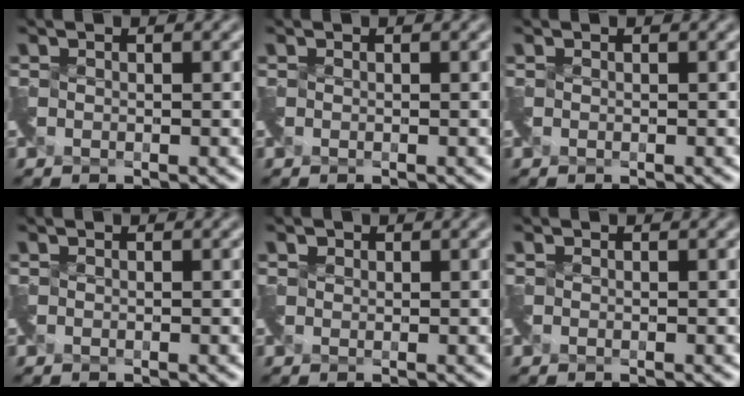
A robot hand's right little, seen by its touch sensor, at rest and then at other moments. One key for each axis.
{"total": 0.0}
{"total": 0.0}
{"total": 0.0}
{"total": 0.7, "fx": 0.2, "fy": 0.4, "fz": -0.5, "tx": 0.006, "ty": -0.001, "tz": 0.009}
{"total": 0.0}